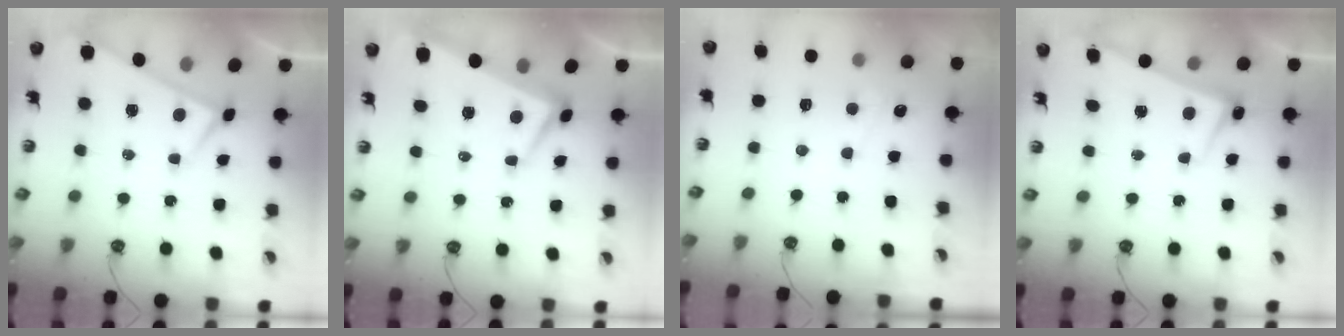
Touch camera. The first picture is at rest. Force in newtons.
{"total": 2.0, "press": 1.6, "slide": 1.2}
{"total": 3.3, "press": 3.3, "slide": 0.4}
{"total": 2.6, "press": 2.4, "slide": 0.9}